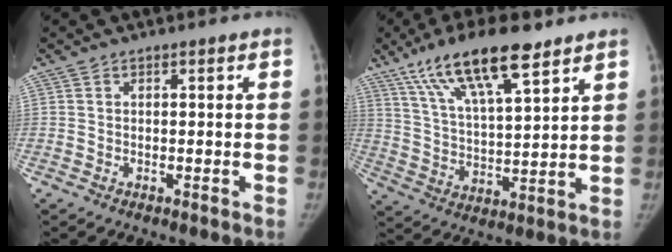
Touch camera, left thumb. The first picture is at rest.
{"total": 16.8, "force": [10.7, 4.7, 12.1], "torque": [-0.200, -0.032, 0.198]}